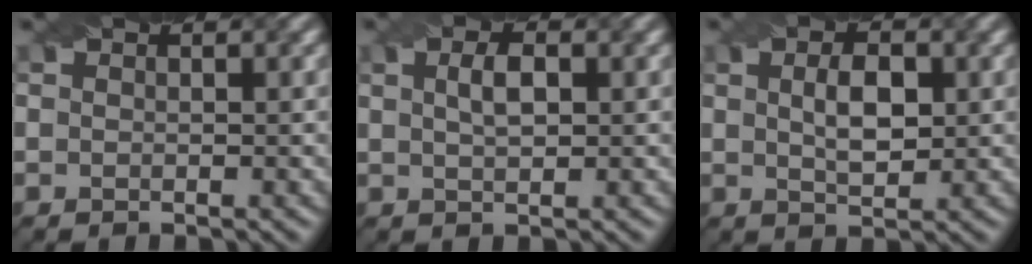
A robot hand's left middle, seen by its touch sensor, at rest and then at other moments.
{"total": 2.1, "force": [0.5, 0.9, 1.9], "torque": [-0.038, 0.005, 0.012]}
{"total": 3.3, "force": [0.4, 1.6, 2.9], "torque": [-0.059, 0.003, 0.011]}